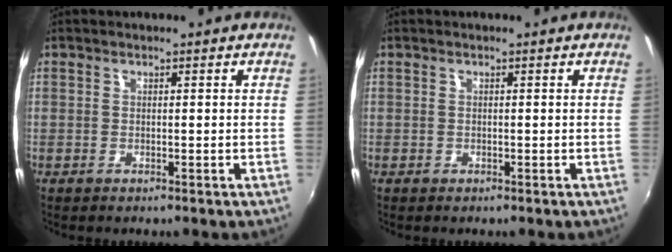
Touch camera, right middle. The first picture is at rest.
{"total": 0.0}